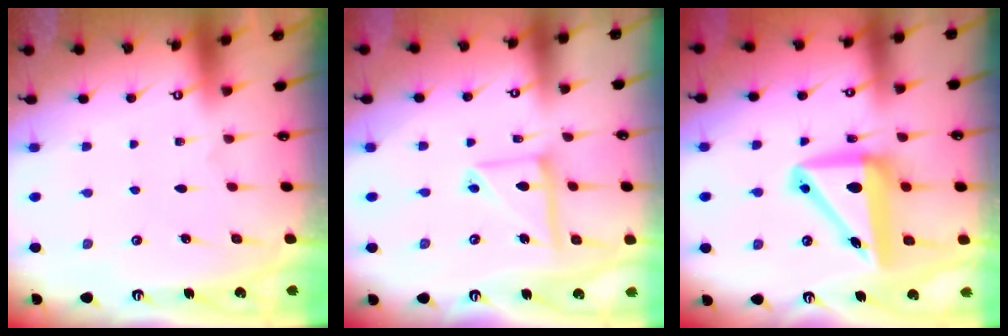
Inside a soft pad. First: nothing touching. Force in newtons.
{"total": 10.6, "press": 10.6, "slide": 0.9}
{"total": 12.8, "press": 12.5, "slide": 2.8}